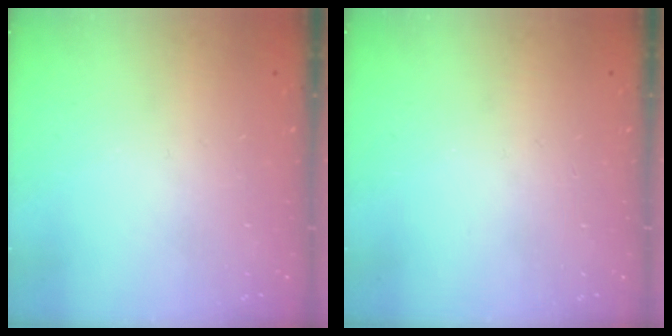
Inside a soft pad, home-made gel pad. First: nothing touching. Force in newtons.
{"total": 0.0}